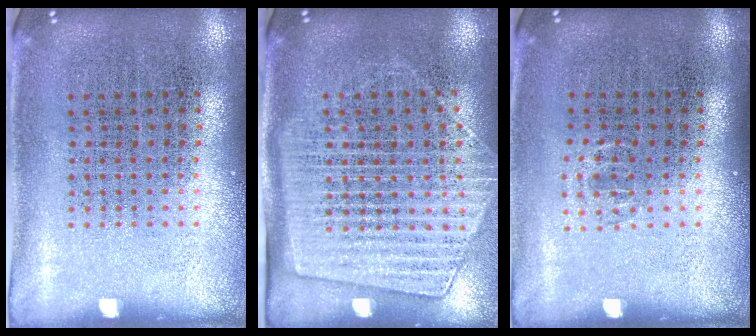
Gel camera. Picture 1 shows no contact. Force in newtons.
{"total": 1.9, "press": 1.6, "slide": 1.0}
{"total": 0.6, "press": 0.4, "slide": 0.4}